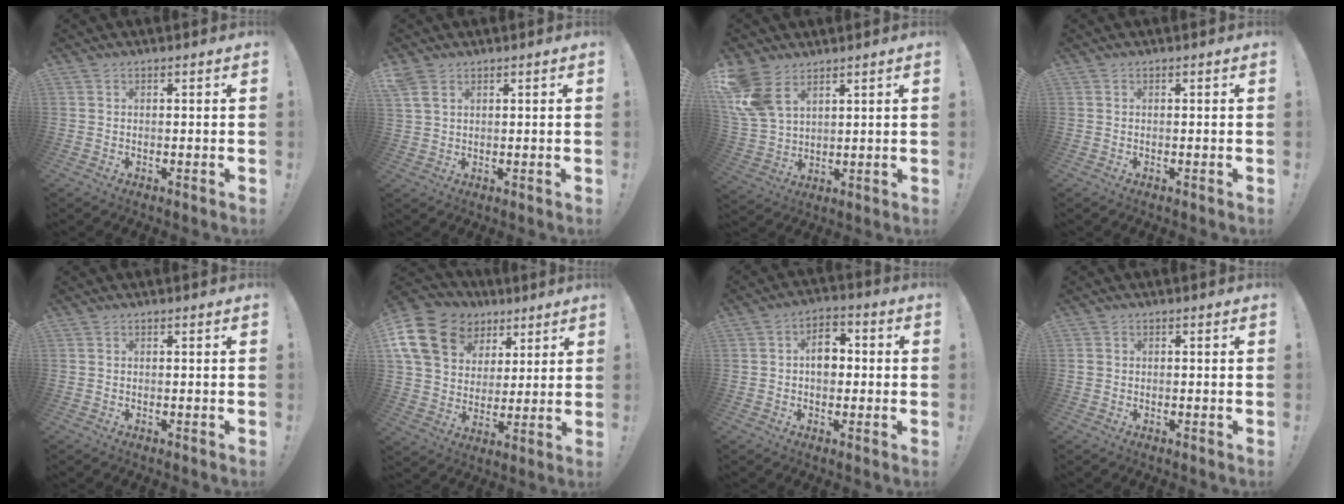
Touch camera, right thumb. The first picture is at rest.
{"total": 4.2, "force": [2.5, 2.4, 2.4], "torque": [-0.049, -0.005, 0.052]}
{"total": 11.1, "force": [6.3, 6.8, 6.1], "torque": [-0.134, -0.021, 0.130]}
{"total": 0.0}
{"total": 0.0}
{"total": 18.5, "force": [8.5, 13.6, 9.2], "torque": [-0.152, -0.035, 0.176]}
{"total": 7.7, "force": [0.2, 5.5, 5.3], "torque": [-0.070, 0.012, 0.001]}
{"total": 1.1, "force": [0.0, 1.0, 0.4], "torque": [-0.006, 0.003, 0.000]}